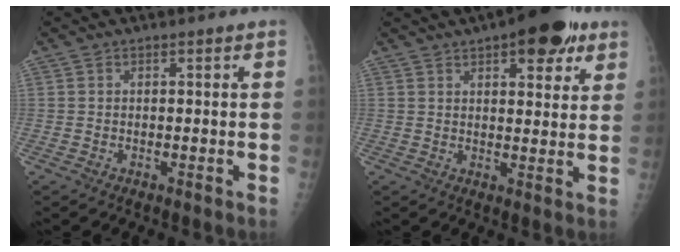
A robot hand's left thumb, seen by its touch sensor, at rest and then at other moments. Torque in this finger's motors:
{"motor_torque": [1.59, 1.35, 0.85, -0.75, 0.04]}